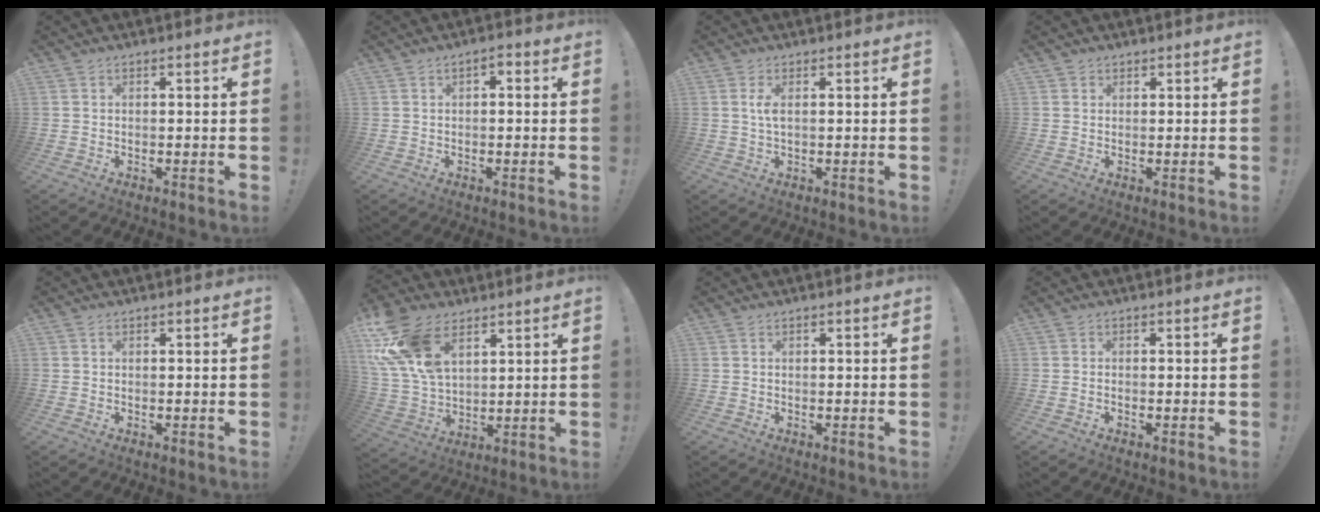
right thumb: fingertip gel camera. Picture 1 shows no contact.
{"total": 1.7, "force": [-0.1, 1.0, 1.3], "torque": [-0.018, 0.004, -0.006]}
{"total": 2.7, "force": [0.5, 0.7, 2.5], "torque": [-0.048, 0.001, 0.006]}
{"total": 1.1, "force": [0.8, 0.7, 0.0], "torque": [0.005, -0.004, 0.014]}
{"total": 0.0}
{"total": 18.2, "force": [9.2, 11.1, 11.1], "torque": [-0.238, -0.043, 0.172]}
{"total": 0.0}
{"total": 0.6, "force": [-0.5, 0.2, 0.2], "torque": [-0.007, 0.000, -0.008]}